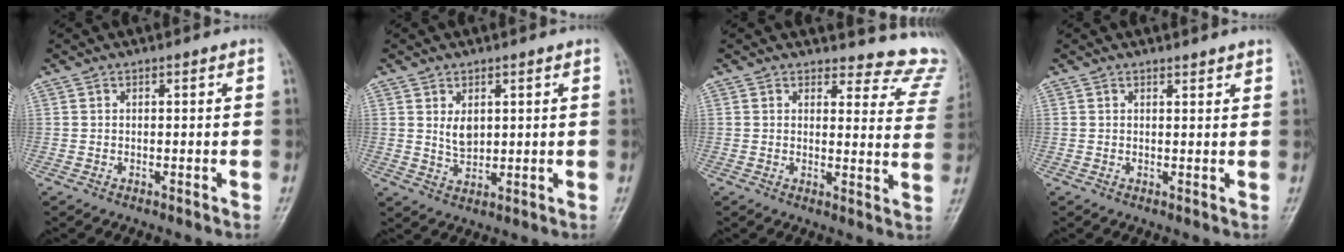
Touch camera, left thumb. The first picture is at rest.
{"total": 3.6, "force": [1.3, 2.3, 2.5], "torque": [-0.033, -0.017, 0.034]}
{"total": 12.1, "force": [11.6, 3.5, 0.2], "torque": [0.053, -0.116, 0.095]}
{"total": 1.2, "force": [1.1, 0.1, 0.3], "torque": [0.003, -0.009, 0.019]}